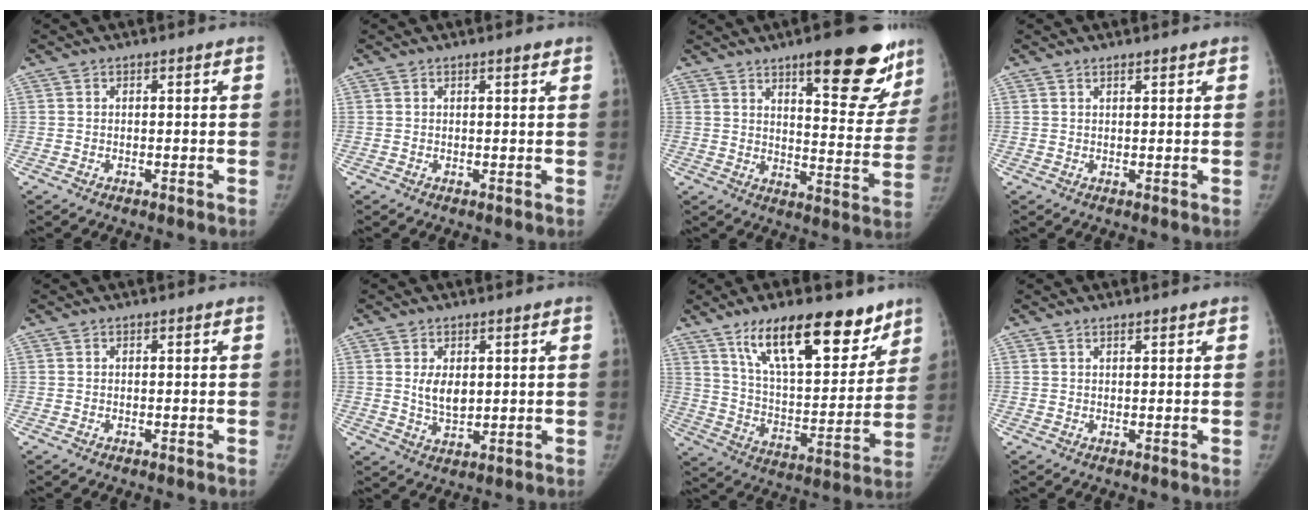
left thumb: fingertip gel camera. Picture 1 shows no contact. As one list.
[{"total": 1.0, "force": [0.7, 0.1, 0.7], "torque": [-0.009, -0.003, 0.011]}, {"total": 20.2, "force": [12.7, 6.3, 14.4], "torque": [-0.136, -0.072, 0.172]}, {"total": 1.1, "force": [0.9, 0.3, 0.6], "torque": [-0.008, -0.006, 0.015]}, {"total": 0.0}, {"total": 5.1, "force": [1.2, 3.0, 4.0], "torque": [-0.058, -0.014, 0.029]}, {"total": 22.2, "force": [14.3, 8.7, 14.5], "torque": [-0.177, -0.063, 0.240]}, {"total": 1.0, "force": [0.8, 0.2, 0.5], "torque": [-0.008, -0.005, 0.015]}]